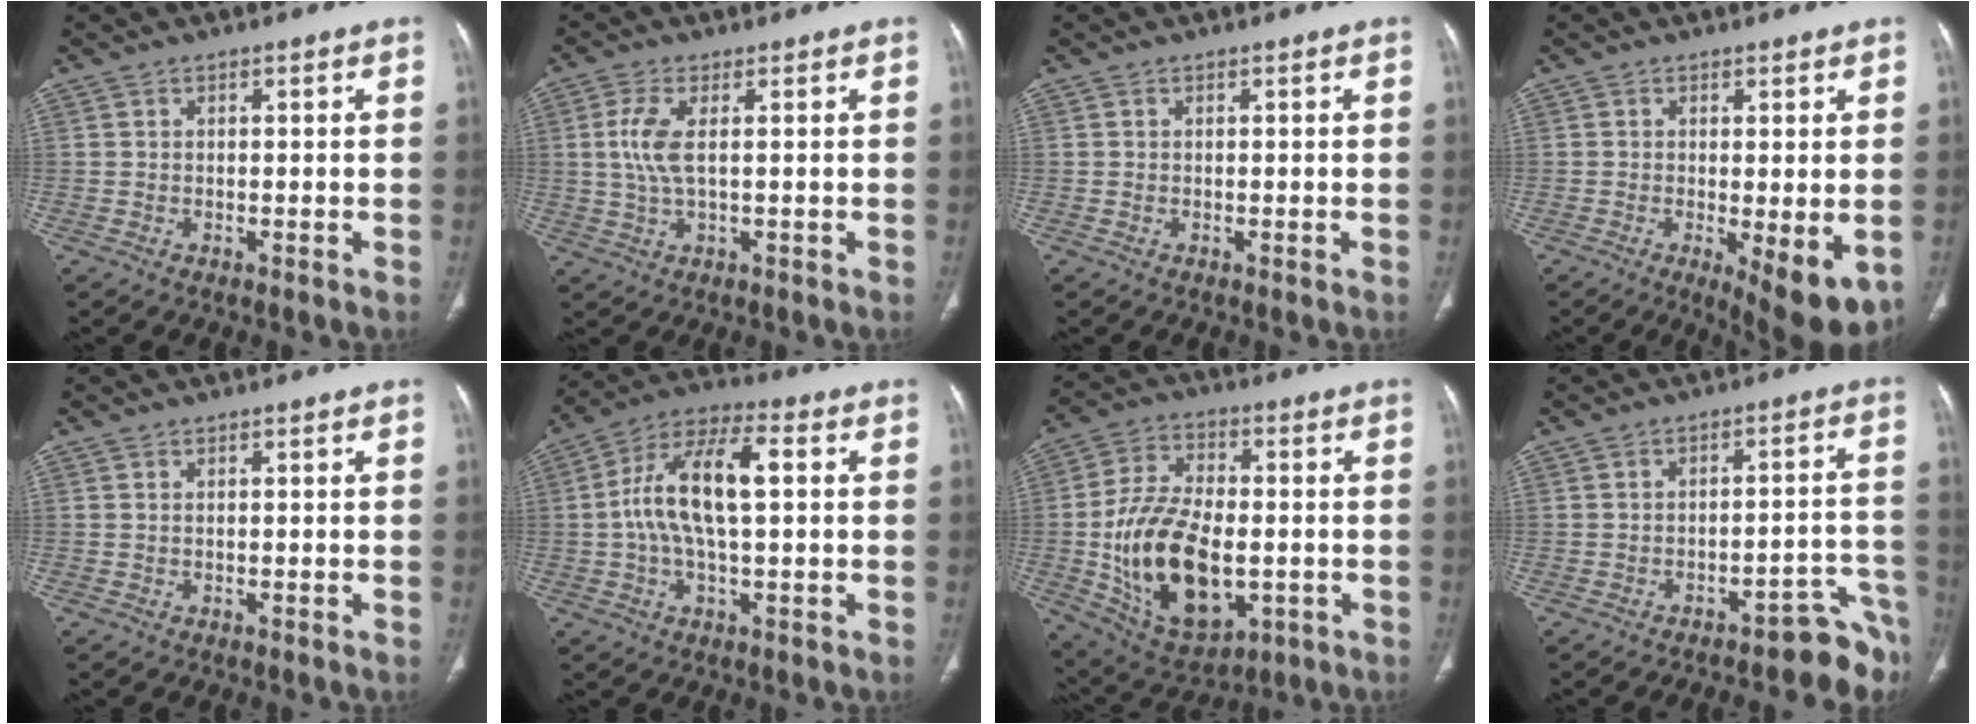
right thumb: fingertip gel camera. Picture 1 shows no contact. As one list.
[{"total": 5.7, "force": [0.8, 2.0, 5.2], "torque": [-0.139, 0.002, 0.015]}, {"total": 0.0}, {"total": 9.2, "force": [-2.4, 2.8, 8.5], "torque": [-0.117, -0.025, -0.029]}, {"total": 0.0}, {"total": 13.9, "force": [1.3, 5.9, 12.5], "torque": [-0.243, 0.032, 0.017]}, {"total": 21.0, "force": [-3.2, 12.1, 16.8], "torque": [-0.287, 0.004, -0.036]}, {"total": 8.4, "force": [-7.4, 2.2, 3.3], "torque": [-0.001, 0.087, -0.096]}]